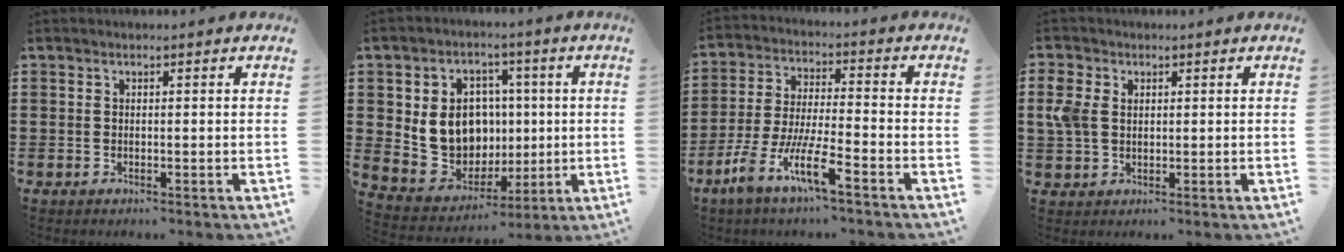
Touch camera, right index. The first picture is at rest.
{"total": 10.5, "force": [1.1, 9.2, 4.9], "torque": [-0.117, 0.008, 0.026]}
{"total": 9.3, "force": [-5.9, 1.3, 7.0], "torque": [-0.169, -0.010, -0.120]}
{"total": 3.9, "force": [1.1, 2.8, 2.5], "torque": [-0.071, 0.005, 0.014]}